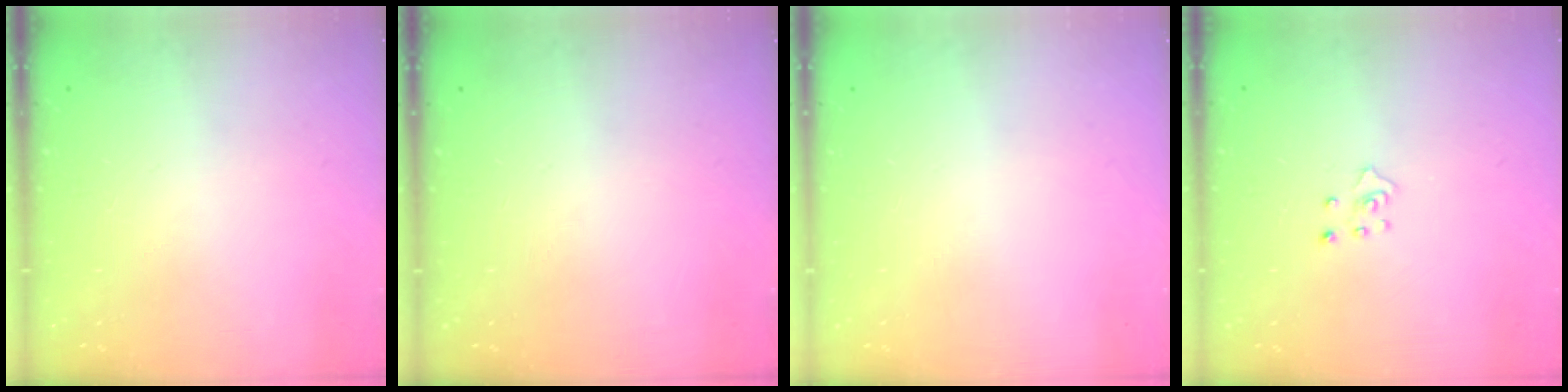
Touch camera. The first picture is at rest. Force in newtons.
{"total": 0.0}
{"total": 0.0}
{"total": 3.7, "press": 3.6, "slide": 0.4}